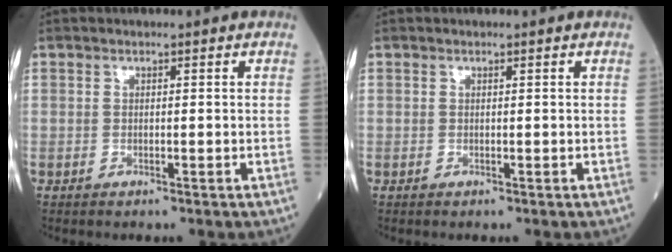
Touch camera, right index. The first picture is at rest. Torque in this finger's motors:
{"motor_torque": [0.25, 0.05, 0.06, 0.01]}